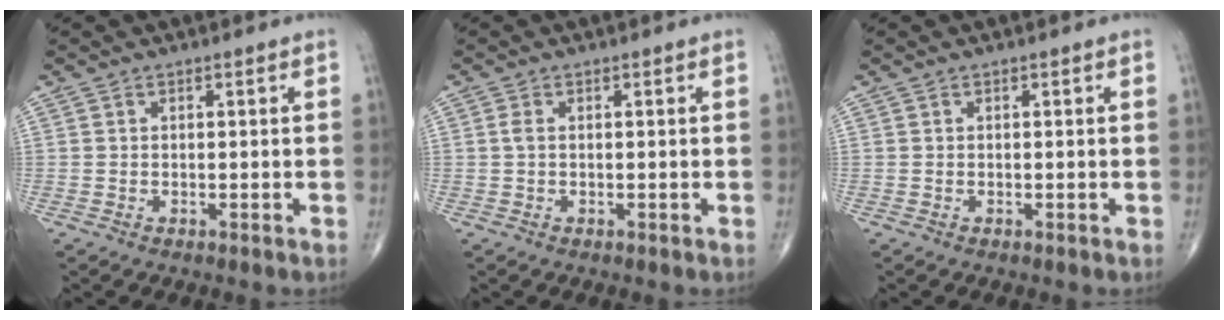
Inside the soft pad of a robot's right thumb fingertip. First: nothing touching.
{"total": 1.1, "force": [0.1, 0.5, 0.9], "torque": [-0.023, 0.003, 0.002]}
{"total": 0.0}